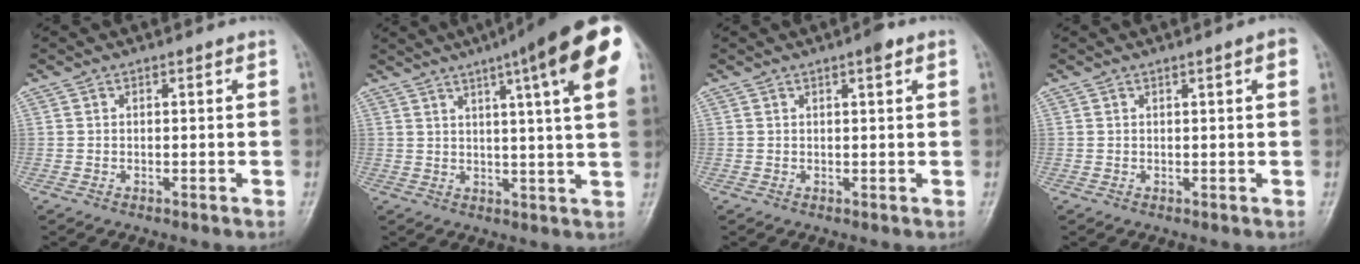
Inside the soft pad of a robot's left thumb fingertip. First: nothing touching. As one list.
[{"total": 19.5, "force": [9.4, 2.5, 16.9], "torque": [-0.230, -0.006, 0.110]}, {"total": 2.2, "force": [1.2, 0.4, 1.8], "torque": [-0.025, 0.000, 0.013]}, {"total": 2.0, "force": [0.8, 0.2, 1.8], "torque": [-0.026, 0.002, 0.010]}]